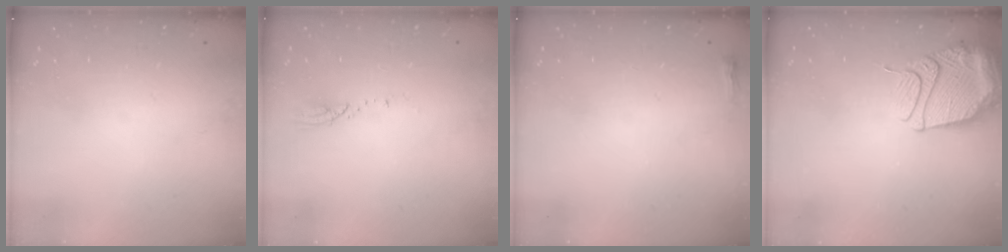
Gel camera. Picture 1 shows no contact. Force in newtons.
{"total": 3.2, "press": 3.2, "slide": 0.3}
{"total": 2.2, "press": 2.2, "slide": 0.6}
{"total": 13.8, "press": 13.7, "slide": 1.4}